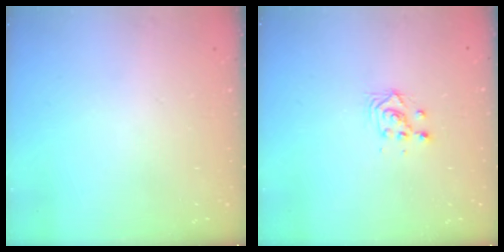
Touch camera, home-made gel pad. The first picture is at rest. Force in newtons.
{"total": 2.8, "press": 2.8, "slide": 0.1}